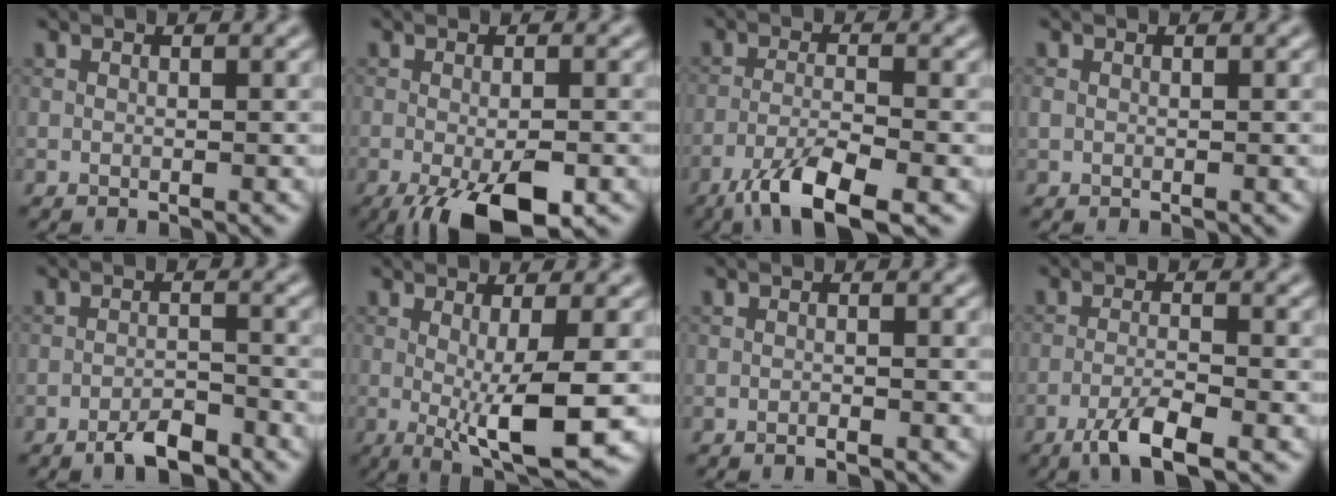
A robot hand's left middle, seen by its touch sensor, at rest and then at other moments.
{"total": 7.4, "force": [-3.8, 2.2, 5.9], "torque": [-0.097, -0.018, -0.058]}
{"total": 5.9, "force": [-3.9, 1.2, 4.3], "torque": [-0.078, -0.005, -0.075]}
{"total": 0.5, "force": [0.0, 0.5, 0.2], "torque": [-0.005, -0.002, -0.001]}
{"total": 3.0, "force": [-2.3, 0.9, 1.7], "torque": [-0.026, 0.003, -0.044]}
{"total": 7.4, "force": [-1.2, 1.4, 7.1], "torque": [-0.110, -0.017, -0.016]}
{"total": 0.5, "force": [-0.4, 0.1, 0.3], "torque": [-0.004, 0.001, -0.008]}
{"total": 3.9, "force": [-2.5, 0.7, 3.0], "torque": [-0.060, 0.000, -0.052]}